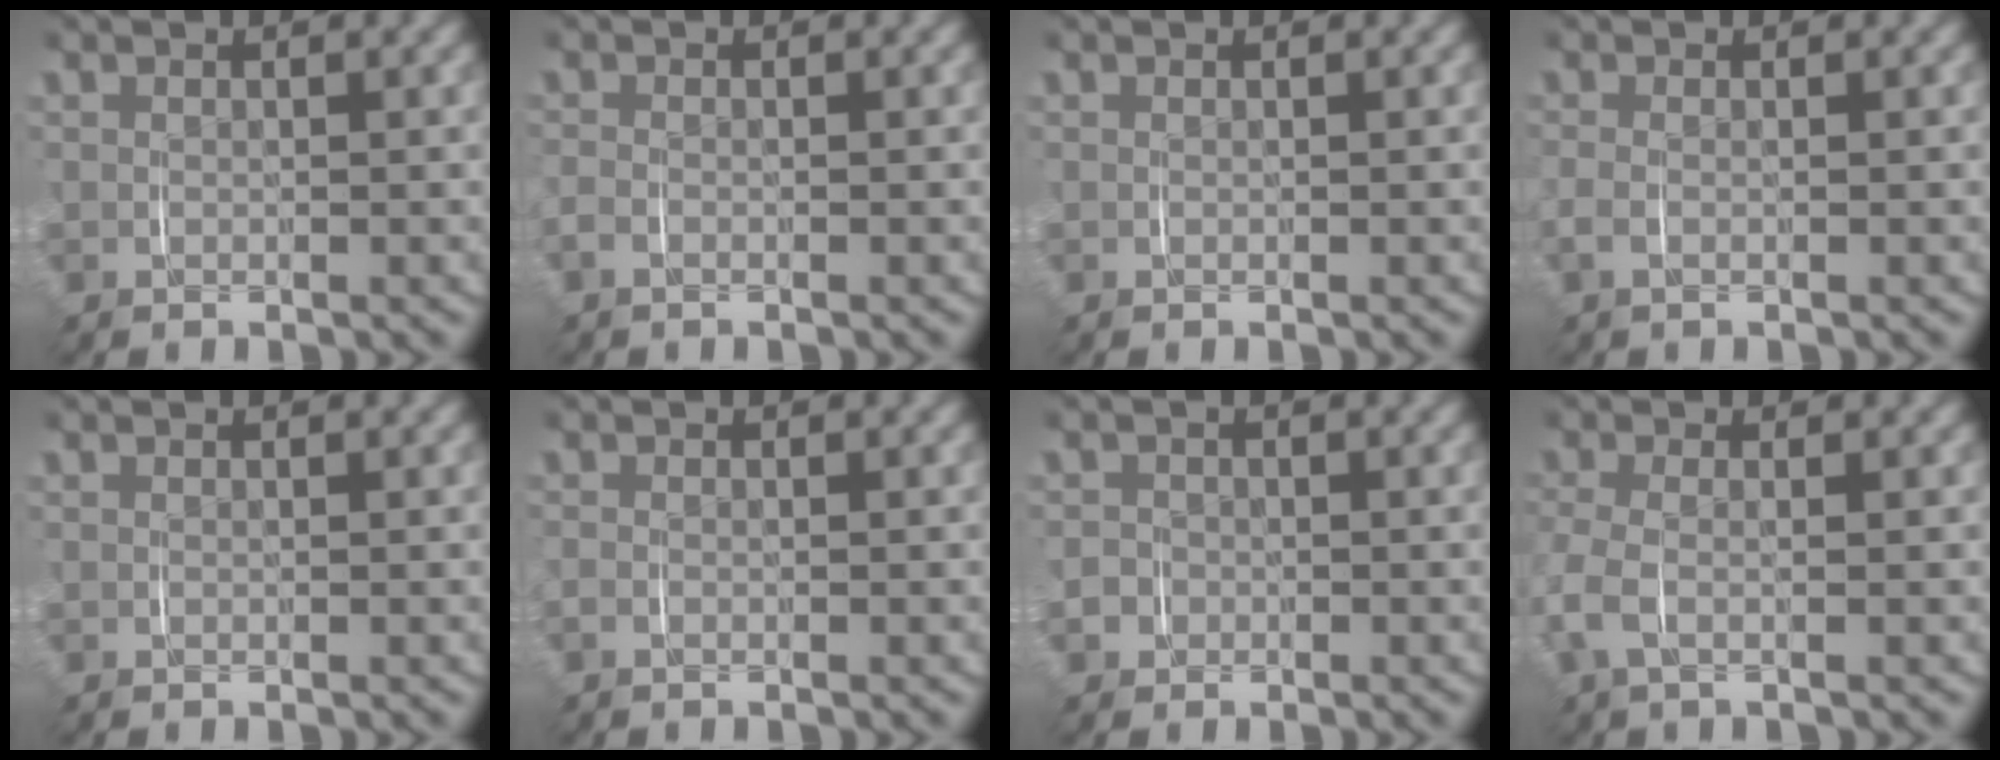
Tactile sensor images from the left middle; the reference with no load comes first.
{"total": 1.4, "force": [-0.8, 0.8, 0.9], "torque": [-0.029, -0.004, -0.016]}
{"total": 0.0}
{"total": 1.4, "force": [-0.5, 0.7, 1.1], "torque": [-0.038, -0.006, -0.009]}
{"total": 0.0}
{"total": 1.0, "force": [-0.6, 0.6, 0.5], "torque": [-0.020, -0.002, -0.011]}
{"total": 1.8, "force": [-0.7, 1.6, 0.2], "torque": [-0.013, -0.004, -0.016]}
{"total": 3.1, "force": [-0.7, 1.6, 2.5], "torque": [-0.082, -0.008, -0.012]}